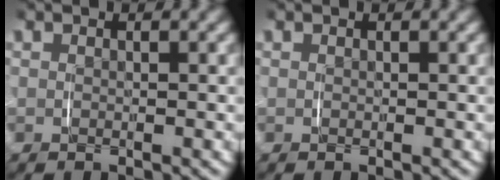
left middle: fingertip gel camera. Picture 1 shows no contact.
{"total": 0.0}